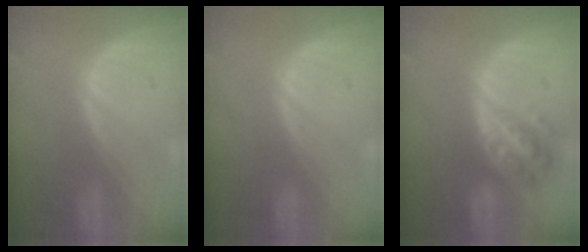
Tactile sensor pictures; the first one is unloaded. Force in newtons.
{"total": 0.0}
{"total": 6.2, "press": 5.6, "slide": 2.6}